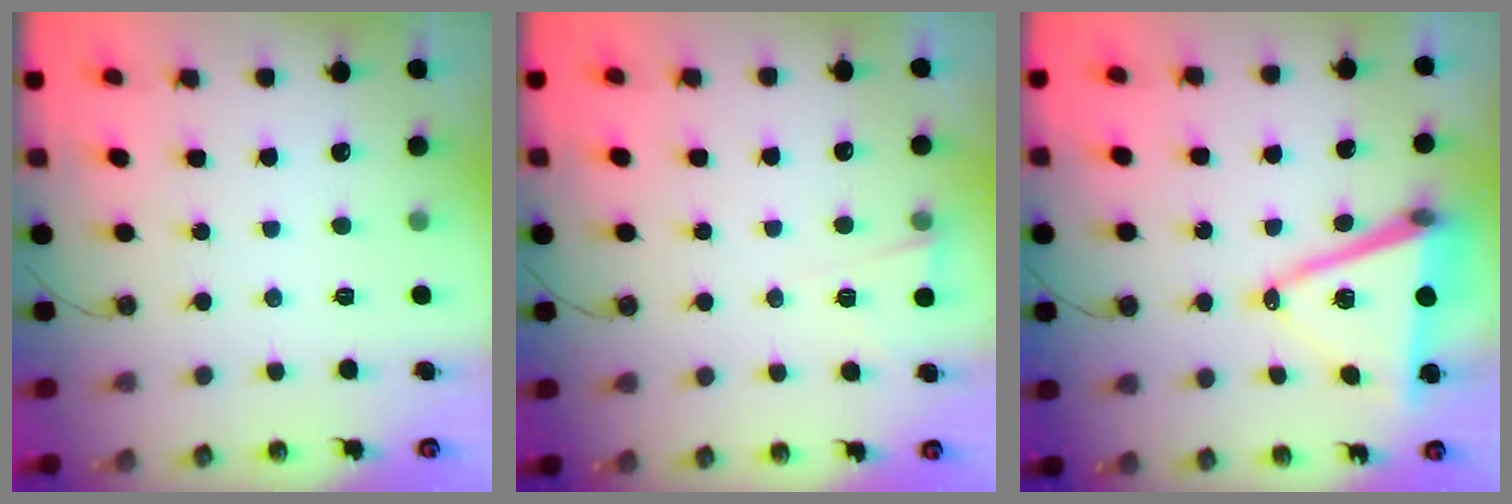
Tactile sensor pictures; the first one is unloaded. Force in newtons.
{"total": 3.1, "press": 2.9, "slide": 1.0}
{"total": 13.0, "press": 12.4, "slide": 4.1}